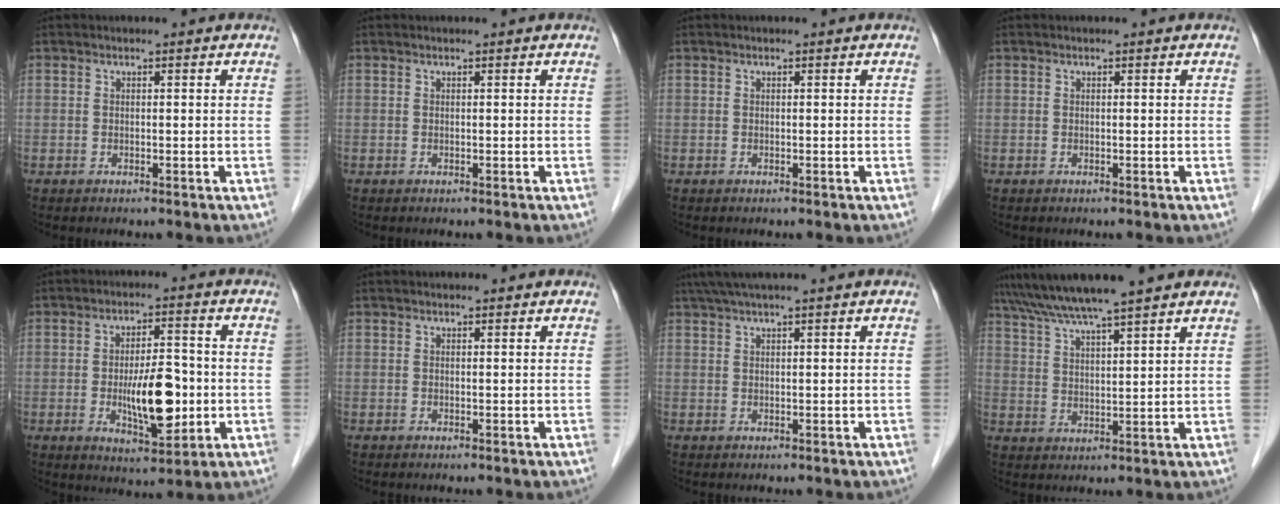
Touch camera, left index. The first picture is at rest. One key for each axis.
{"total": 0.0}
{"total": 0.0}
{"total": 0.0}
{"total": 9.3, "fx": -1.5, "fy": 3.1, "fz": 8.6, "tx": -0.149, "ty": -0.003, "tz": -0.022}
{"total": 0.9, "fx": 0.8, "fy": 0.3, "fz": 0.3, "tx": -0.009, "ty": 0.012, "tz": 0.011}
{"total": 4.1, "fx": 3.1, "fy": -0.9, "fz": 2.4, "tx": -0.045, "ty": 0.025, "tz": 0.061}
{"total": 11.1, "fx": 9.5, "fy": -0.4, "fz": 5.7, "tx": -0.103, "ty": 0.030, "tz": 0.148}